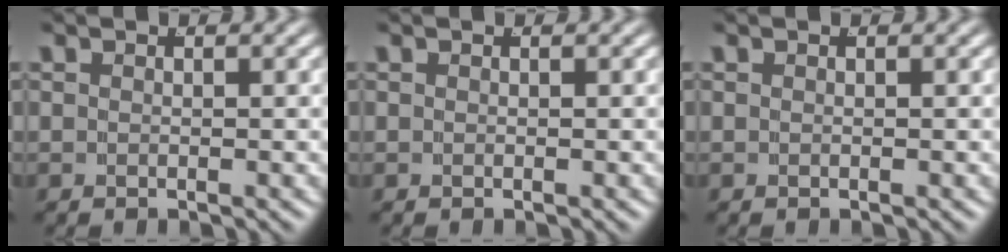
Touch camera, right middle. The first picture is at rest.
{"total": 0.0}
{"total": 0.0}